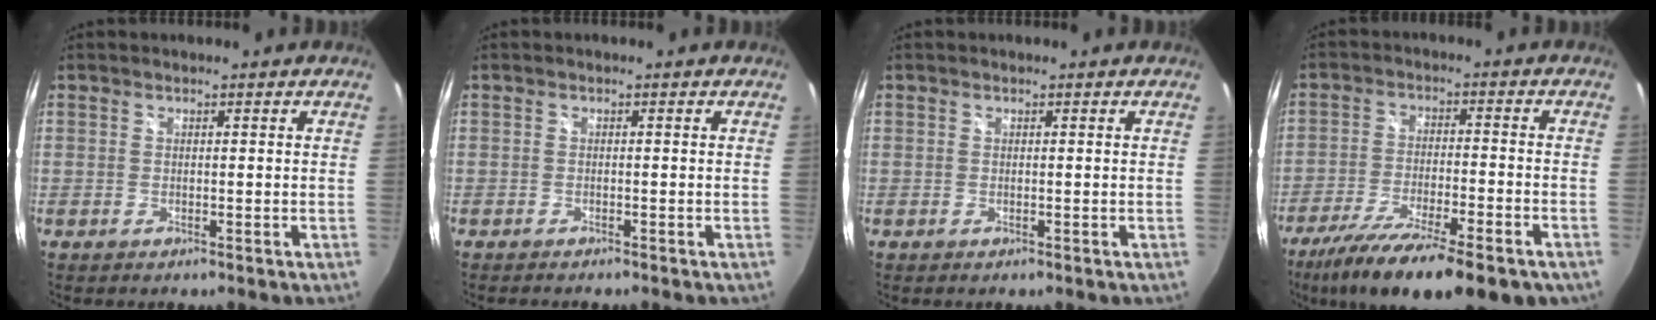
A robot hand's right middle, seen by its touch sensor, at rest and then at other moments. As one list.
[{"total": 1.6, "force": [-1.5, 0.3, 0.5], "torque": [-0.014, -0.012, -0.025]}, {"total": 0.0}, {"total": 20.4, "force": [-14.7, 5.1, 13.2], "torque": [-0.240, -0.050, -0.230]}]